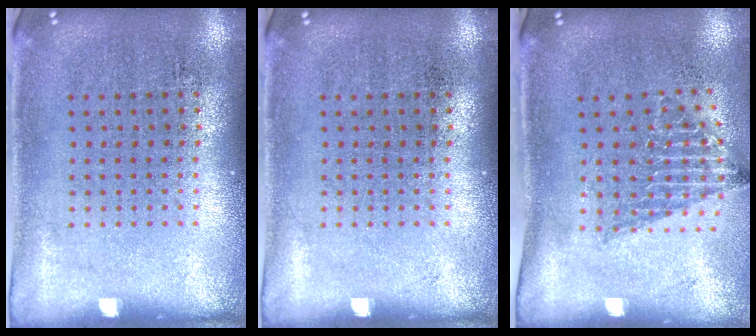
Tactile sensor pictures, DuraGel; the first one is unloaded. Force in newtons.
{"total": 0.0}
{"total": 1.3, "press": 1.0, "slide": 0.9}